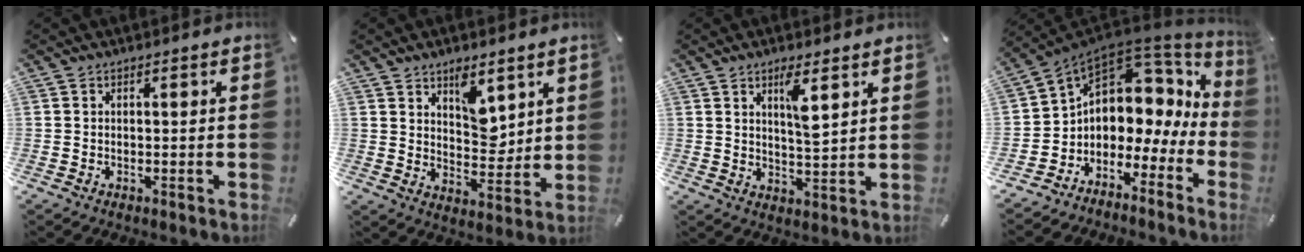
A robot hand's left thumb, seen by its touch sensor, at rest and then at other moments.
{"total": 7.9, "force": [4.5, 5.0, 4.1], "torque": [-0.042, -0.030, 0.076]}
{"total": 6.3, "force": [3.5, 1.4, 5.1], "torque": [-0.087, -0.017, 0.055]}
{"total": 7.0, "force": [2.4, 6.2, 2.1], "torque": [-0.052, -0.049, 0.043]}